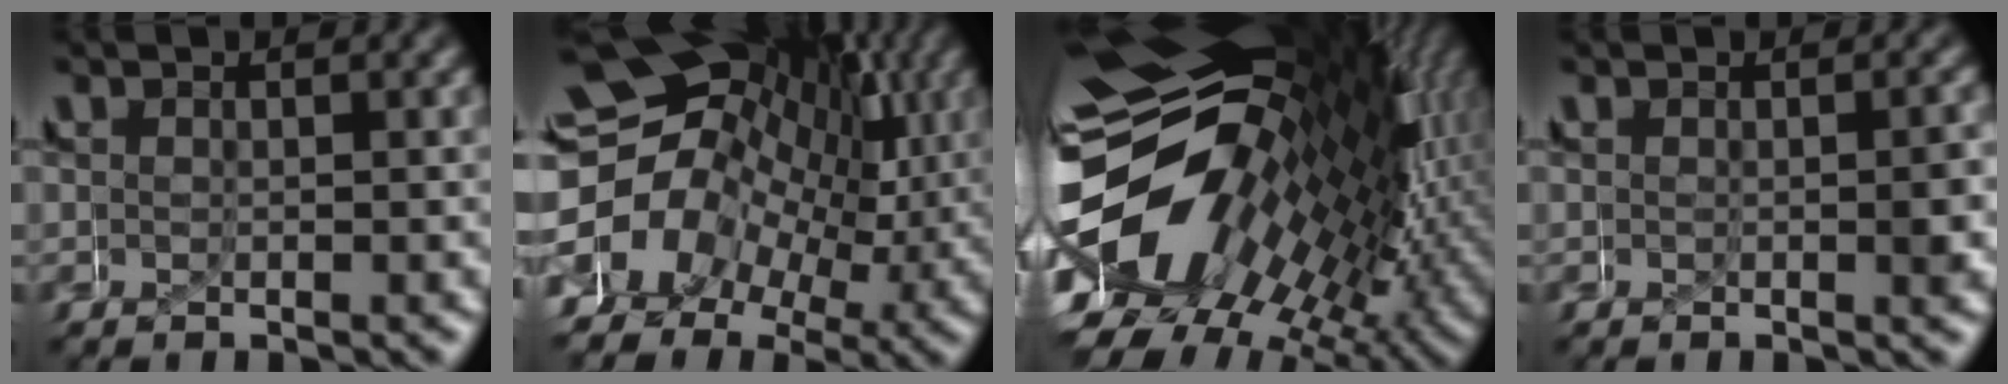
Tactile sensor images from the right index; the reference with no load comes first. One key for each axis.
{"total": 18.8, "fx": 2.3, "fy": 14.4, "fz": 12.0, "tx": -0.202, "ty": -0.001, "tz": 0.008}
{"total": 27.1, "fx": 0.6, "fy": 16.6, "fz": 21.3, "tx": -0.299, "ty": 0.003, "tz": -0.013}
{"total": 0.8, "fx": -0.2, "fy": -0.1, "fz": 0.7, "tx": -0.010, "ty": -0.002, "tz": -0.001}